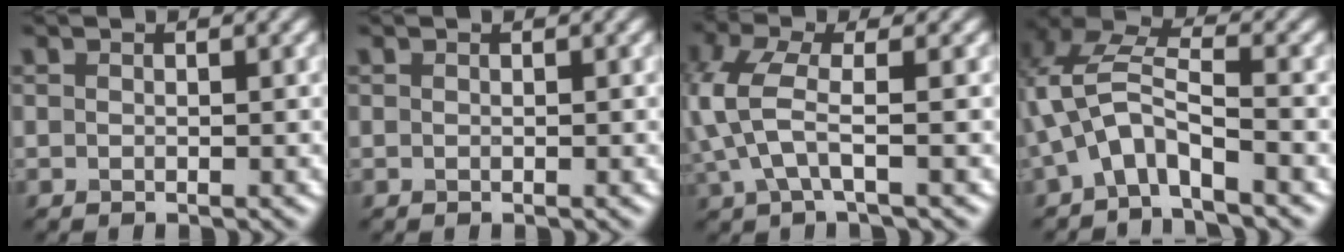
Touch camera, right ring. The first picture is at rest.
{"total": 0.0}
{"total": 4.6, "force": [0.1, 1.7, 4.3], "torque": [-0.109, -0.001, -0.001]}
{"total": 4.8, "force": [-2.3, 1.7, 3.8], "torque": [-0.083, 0.006, -0.054]}